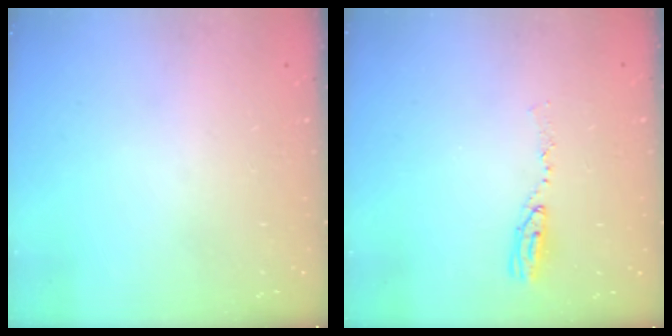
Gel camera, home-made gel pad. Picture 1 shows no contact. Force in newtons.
{"total": 5.6, "press": 5.6, "slide": 0.4}